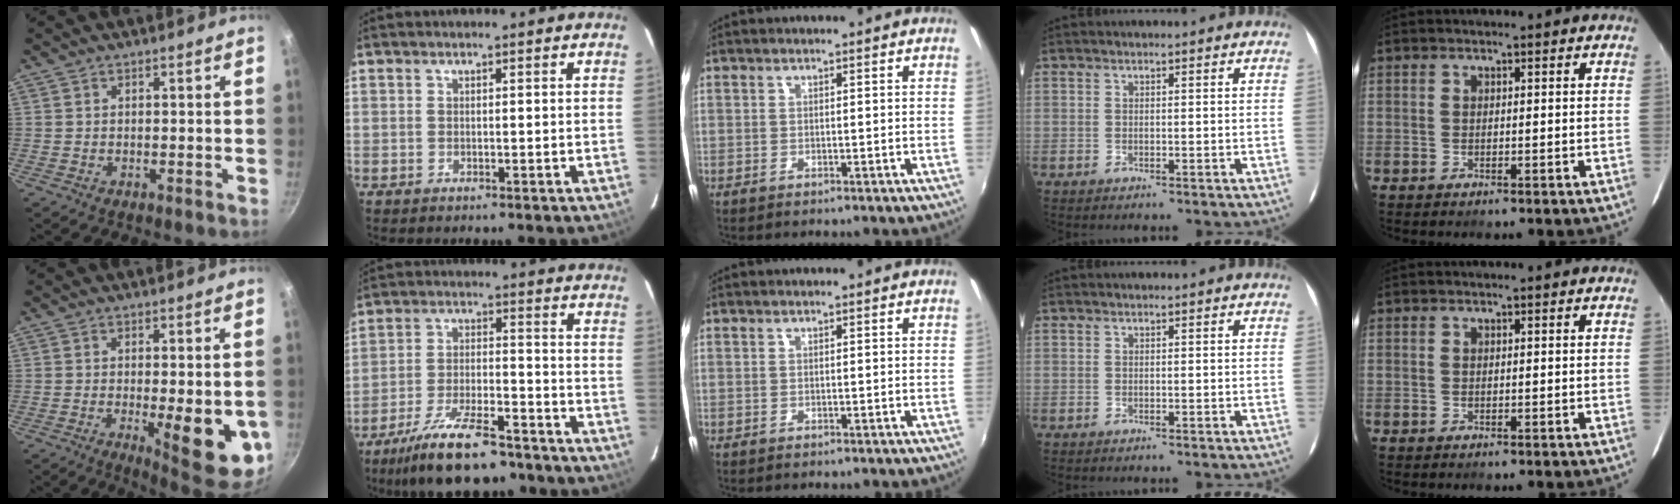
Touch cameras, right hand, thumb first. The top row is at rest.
{"thumb": {"total": 12.0, "force": [-2.3, 3.7, 11.2], "torque": [-0.120, -0.011, -0.021]}, "index": {"total": 16.8, "force": [-13.5, 4.9, 8.8], "torque": [-0.180, -0.018, -0.217]}}